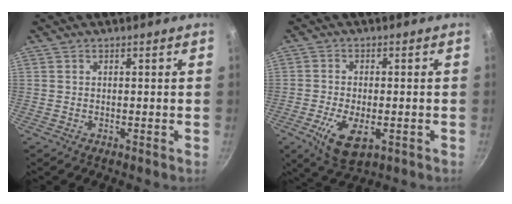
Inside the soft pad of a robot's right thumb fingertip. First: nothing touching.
{"total": 9.0, "force": [-3.0, 4.4, 7.3], "torque": [-0.137, -0.009, -0.048]}